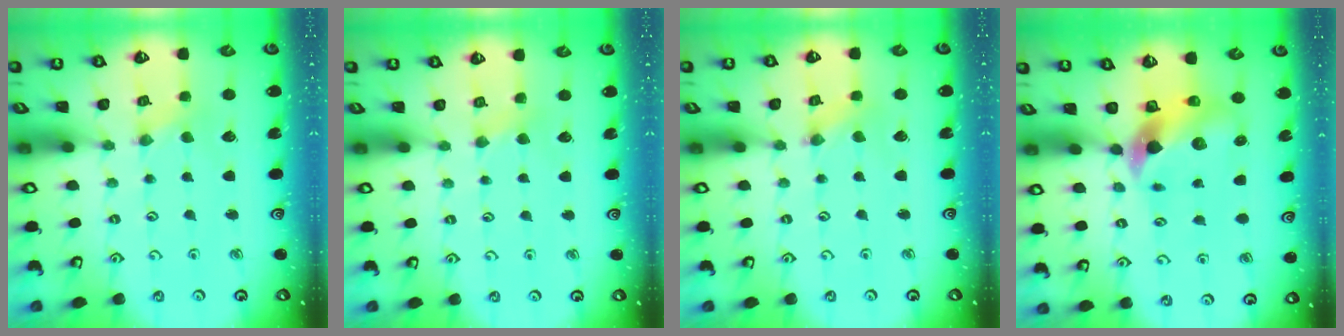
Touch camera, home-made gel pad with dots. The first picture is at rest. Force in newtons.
{"total": 2.1, "press": 2.1, "slide": 0.3}
{"total": 0.0}
{"total": 8.4, "press": 8.3, "slide": 1.3}